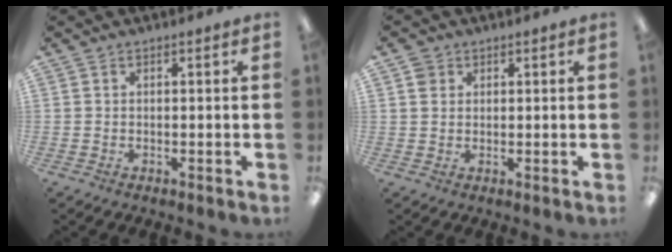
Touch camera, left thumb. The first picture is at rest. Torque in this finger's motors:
{"motor_torque": [0.08, -0.34, -0.09, -0.06, -0.02]}